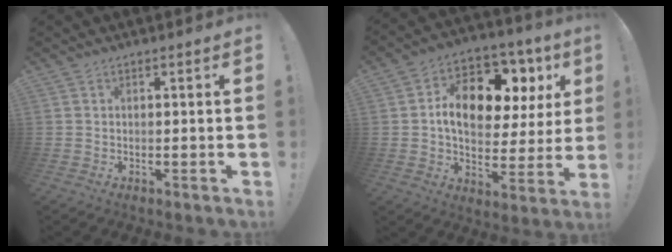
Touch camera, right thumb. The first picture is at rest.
{"total": 15.9, "force": [5.0, 9.5, 11.6], "torque": [-0.172, -0.022, 0.086]}